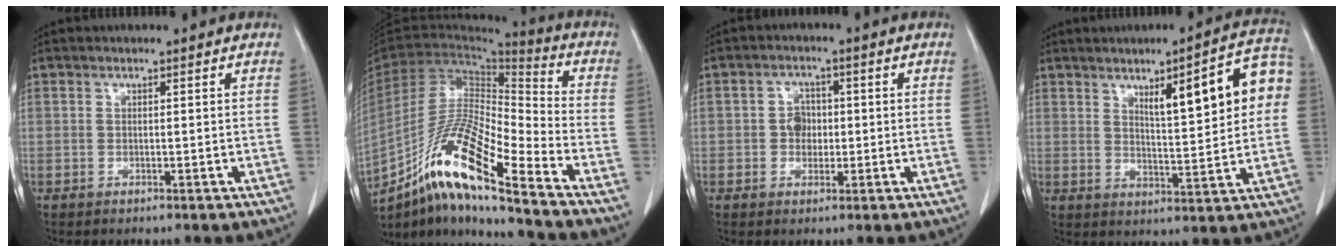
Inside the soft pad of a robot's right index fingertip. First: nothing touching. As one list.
[{"total": 17.7, "force": [-12.0, 1.0, 13.0], "torque": [-0.257, -0.013, -0.218]}, {"total": 3.2, "force": [-0.3, 2.6, 1.8], "torque": [-0.025, 0.008, -0.007]}, {"total": 12.3, "force": [3.5, 2.3, 11.5], "torque": [-0.155, 0.022, 0.051]}]